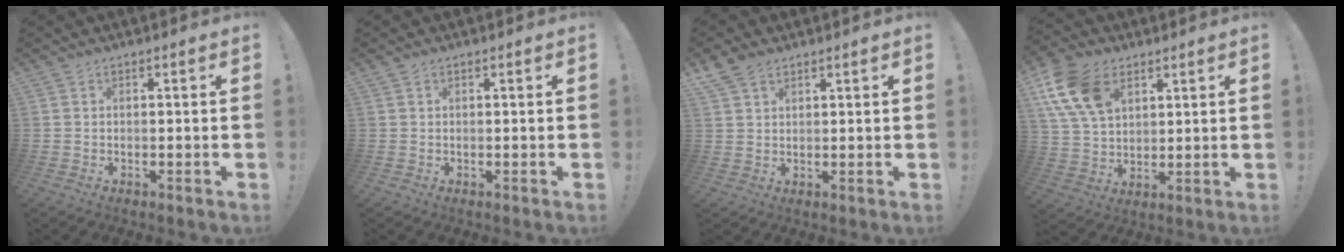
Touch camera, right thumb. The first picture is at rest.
{"total": 0.0}
{"total": 4.8, "force": [3.5, 2.8, 1.9], "torque": [-0.034, -0.013, 0.067]}
{"total": 15.4, "force": [7.2, 10.3, 8.9], "torque": [-0.171, -0.023, 0.141]}